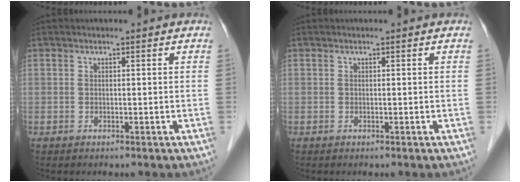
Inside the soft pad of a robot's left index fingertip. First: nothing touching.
{"total": 0.0}